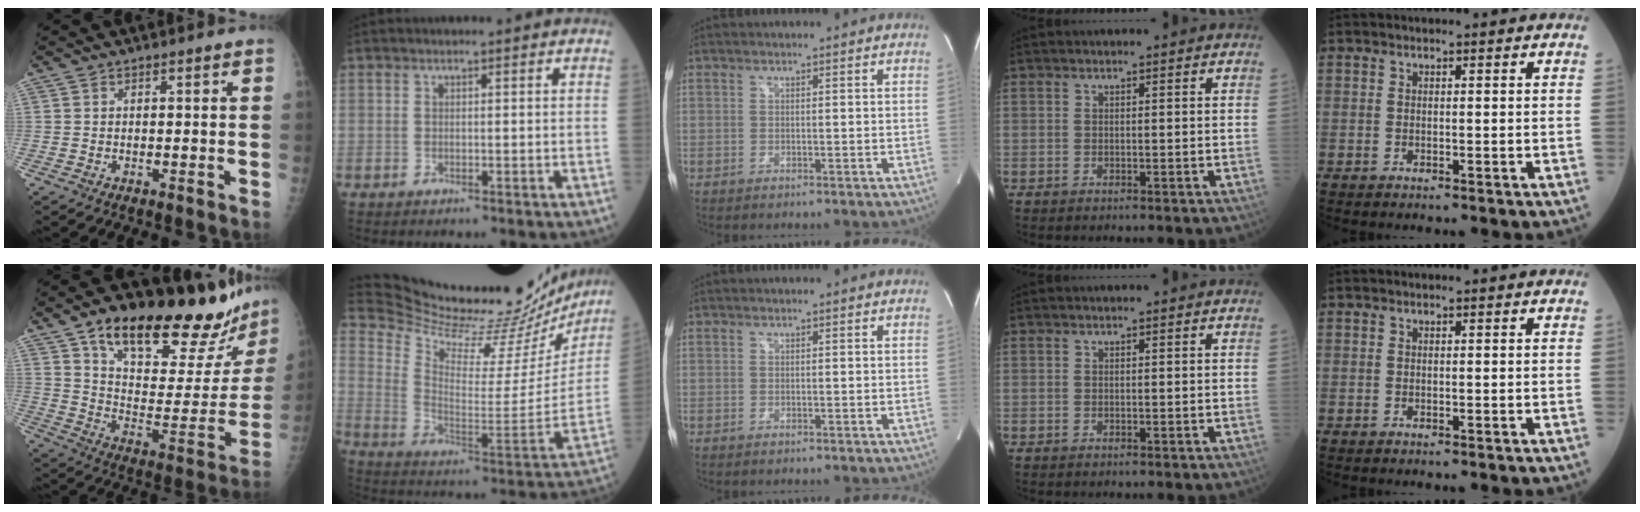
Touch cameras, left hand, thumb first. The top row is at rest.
{"thumb": {"total": 29.5, "force": [20.9, 9.6, 18.5], "torque": [-0.235, -0.074, 0.310]}, "index": {"total": 29.9, "force": [27.9, 5.3, 9.5], "torque": [-0.163, -0.086, 0.379]}}